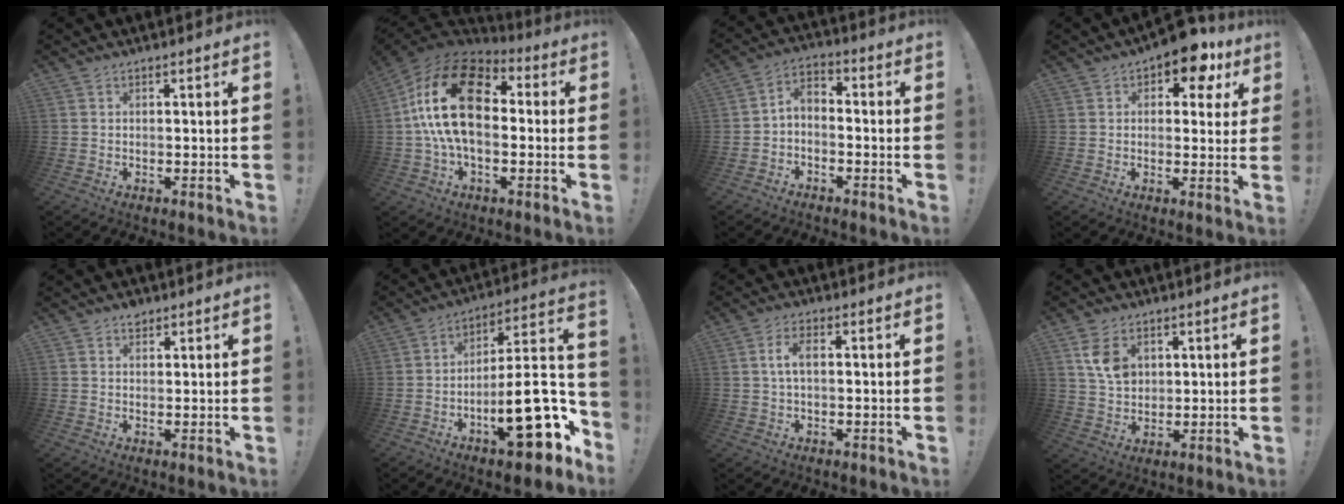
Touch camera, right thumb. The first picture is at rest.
{"total": 22.1, "force": [2.5, 12.6, 17.9], "torque": [-0.336, 0.008, 0.042]}
{"total": 4.1, "force": [-3.1, 2.0, 1.9], "torque": [-0.045, 0.006, -0.058]}
{"total": 9.2, "force": [5.7, 4.9, 5.3], "torque": [-0.063, -0.038, 0.099]}
{"total": 2.4, "force": [1.8, 1.6, 0.5], "torque": [0.006, -0.011, 0.030]}
{"total": 22.7, "force": [-8.7, 7.2, 19.7], "torque": [-0.273, 0.044, -0.132]}
{"total": 4.8, "force": [0.6, 1.9, 4.4], "torque": [-0.081, 0.004, 0.008]}
{"total": 8.5, "force": [3.4, 6.1, 4.9], "torque": [-0.068, -0.006, 0.067]}